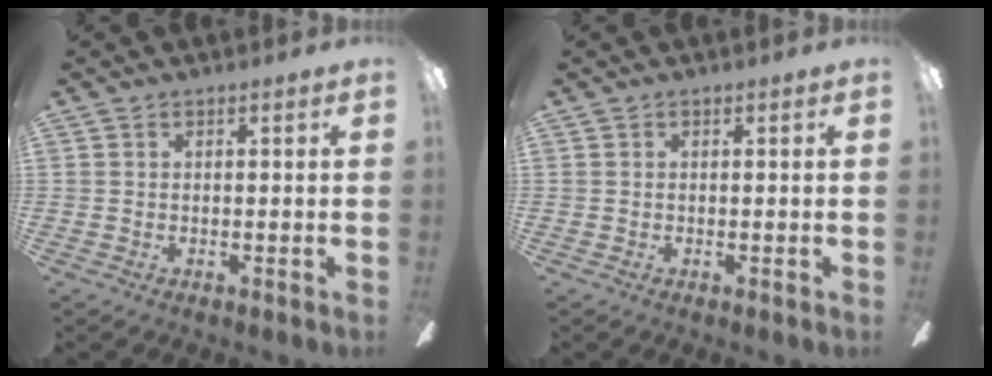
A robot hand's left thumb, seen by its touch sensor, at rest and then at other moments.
{"total": 0.0}